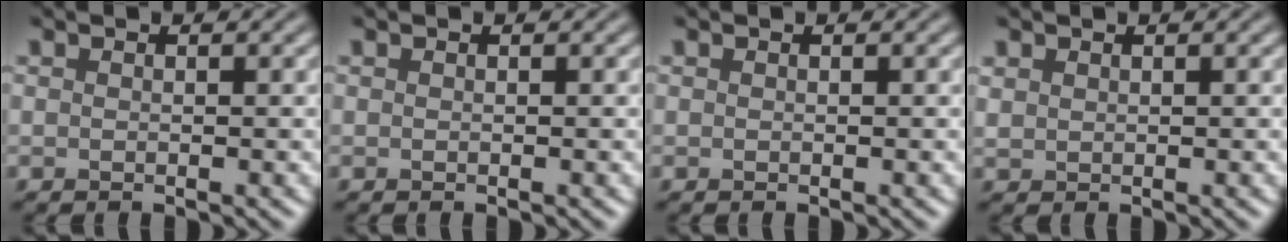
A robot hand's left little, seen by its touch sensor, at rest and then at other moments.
{"total": 0.0}
{"total": 0.0}
{"total": 0.8, "force": [0.6, 0.6, 0.2], "torque": [-0.006, -0.002, 0.016]}